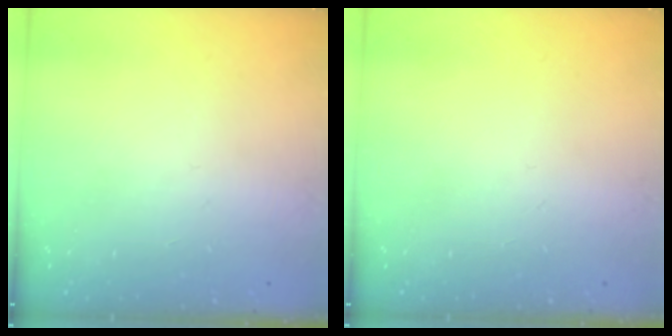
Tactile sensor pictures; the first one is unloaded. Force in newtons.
{"total": 0.0}